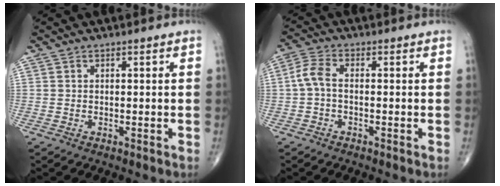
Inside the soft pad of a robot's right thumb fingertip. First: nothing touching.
{"total": 4.1, "force": [-0.5, 2.0, 3.5], "torque": [-0.082, 0.013, -0.020]}